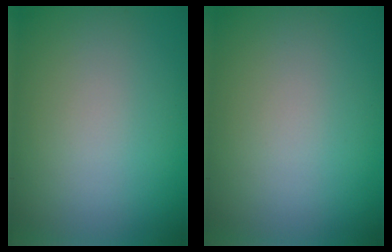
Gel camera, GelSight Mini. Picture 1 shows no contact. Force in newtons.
{"total": 0.0}